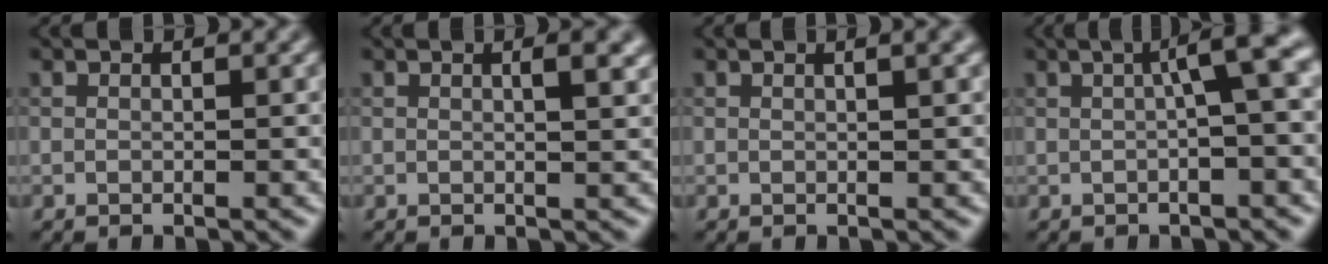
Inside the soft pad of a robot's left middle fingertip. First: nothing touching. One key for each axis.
{"total": 2.6, "fx": 0.9, "fy": 0.8, "fz": 2.3, "tx": -0.020, "ty": 0.005, "tz": 0.009}
{"total": 1.9, "fx": 0.9, "fy": 0.6, "fz": 1.6, "tx": -0.017, "ty": 0.003, "tz": 0.003}
{"total": 4.6, "fx": 0.7, "fy": 0.9, "fz": 4.4, "tx": -0.059, "ty": 0.023, "tz": 0.004}